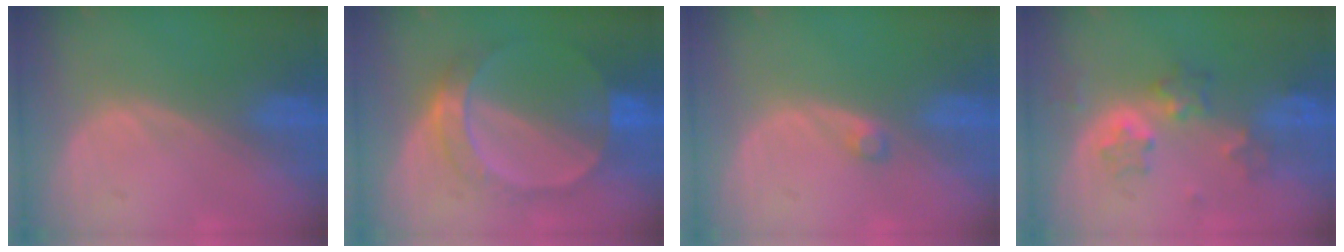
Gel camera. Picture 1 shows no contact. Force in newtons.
{"total": 7.4, "press": 6.4, "slide": 3.8}
{"total": 1.2, "press": 1.2, "slide": 0.2}
{"total": 5.3, "press": 5.2, "slide": 0.9}